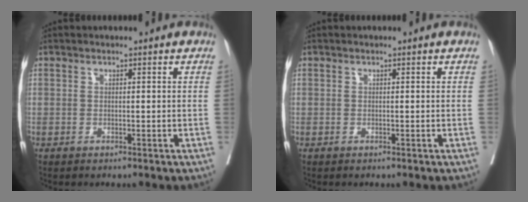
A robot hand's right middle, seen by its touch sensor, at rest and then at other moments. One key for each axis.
{"total": 0.0}